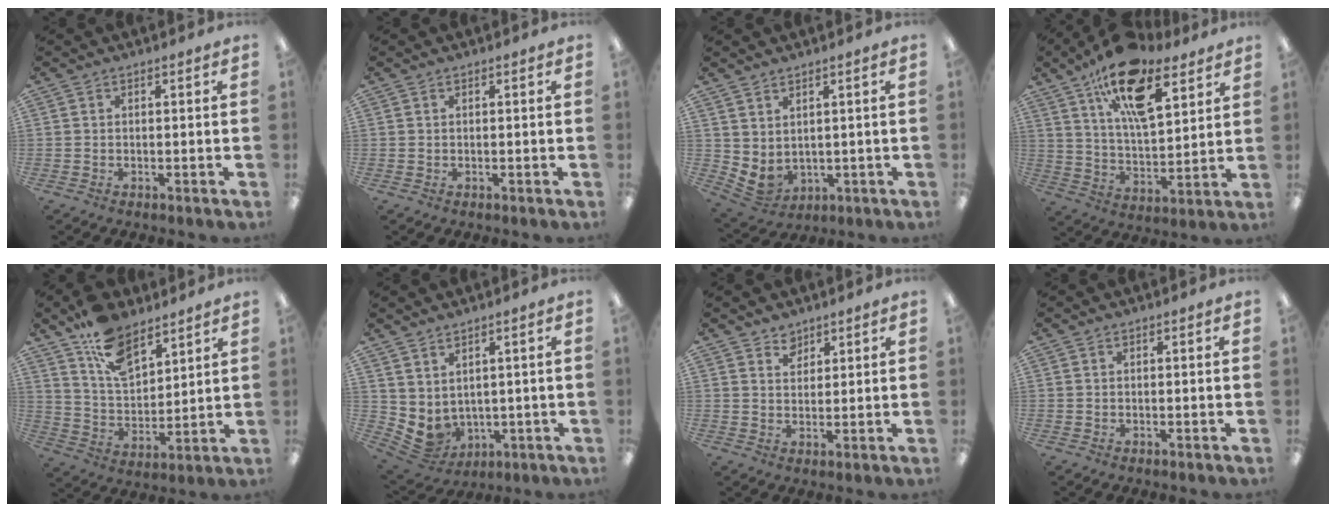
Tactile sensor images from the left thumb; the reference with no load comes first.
{"total": 0.0}
{"total": 3.7, "force": [2.1, 2.3, 2.0], "torque": [-0.056, -0.019, 0.042]}
{"total": 19.3, "force": [11.8, 8.3, 12.9], "torque": [-0.211, -0.052, 0.199]}
{"total": 13.2, "force": [9.1, 6.6, 6.9], "torque": [-0.127, -0.043, 0.170]}
{"total": 4.1, "force": [2.6, 3.0, 1.3], "torque": [-0.045, -0.027, 0.056]}
{"total": 3.4, "force": [2.9, 1.8, 0.3], "torque": [0.003, -0.017, 0.054]}
{"total": 0.0}